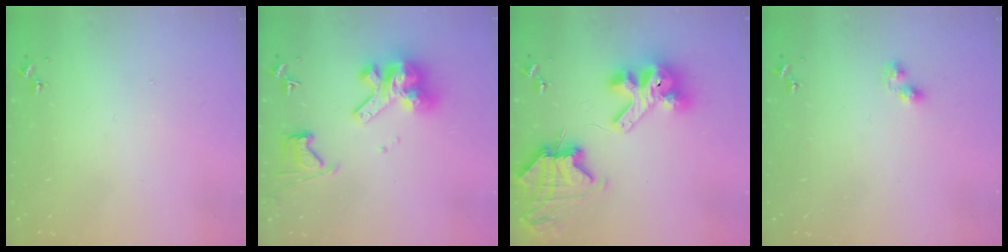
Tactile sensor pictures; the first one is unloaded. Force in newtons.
{"total": 15.0, "press": 14.9, "slide": 1.8}
{"total": 13.4, "press": 13.3, "slide": 1.9}
{"total": 2.8, "press": 2.8, "slide": 0.5}